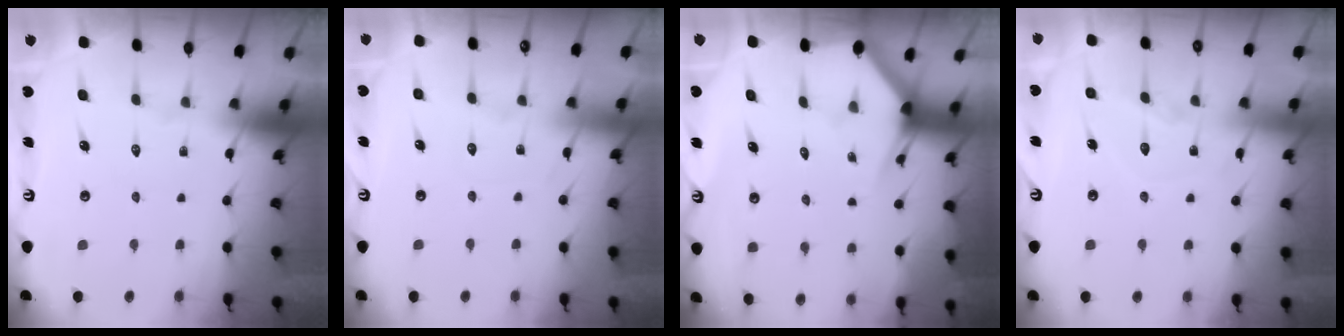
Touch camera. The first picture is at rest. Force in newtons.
{"total": 3.7, "press": 3.7, "slide": 0.6}
{"total": 3.0, "press": 3.0, "slide": 0.1}
{"total": 8.3, "press": 8.3, "slide": 0.6}